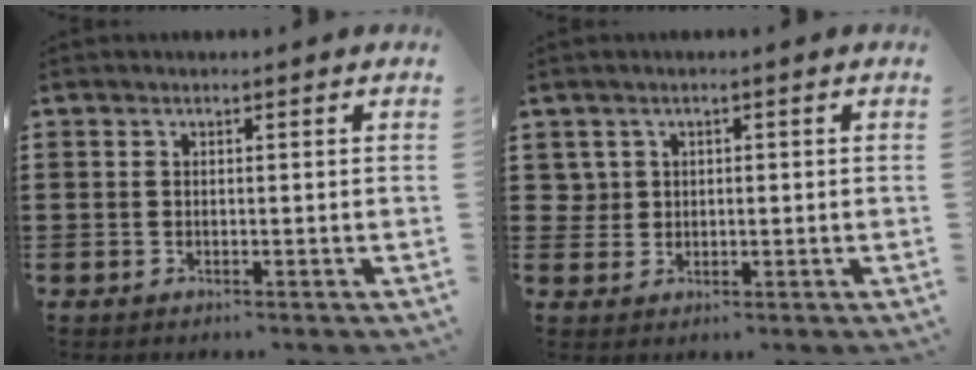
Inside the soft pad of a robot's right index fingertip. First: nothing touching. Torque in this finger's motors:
{"motor_torque": [-0.31, 0.28, -0.13, -0.04]}